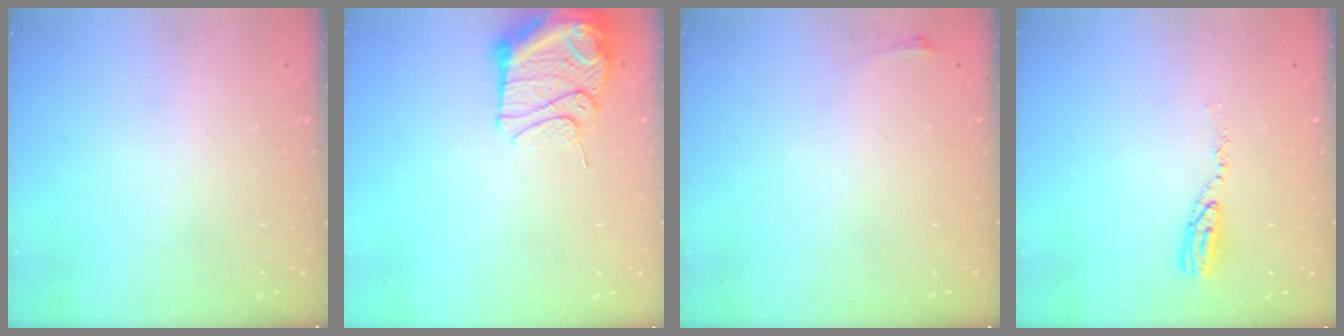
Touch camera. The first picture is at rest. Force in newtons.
{"total": 13.1, "press": 13.1, "slide": 1.5}
{"total": 2.8, "press": 2.1, "slide": 1.9}
{"total": 5.9, "press": 5.9, "slide": 0.5}